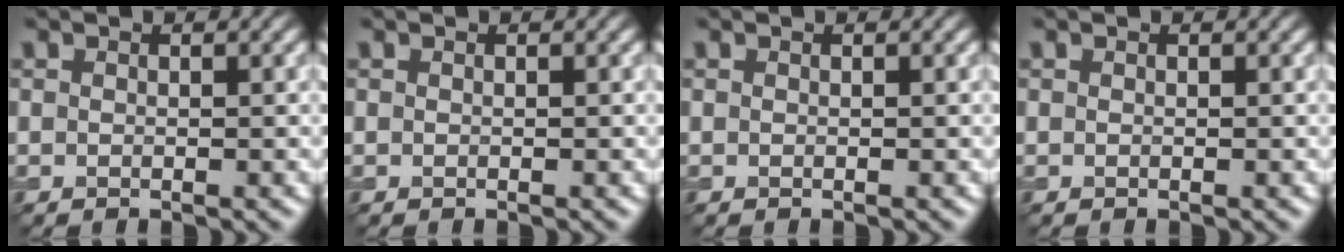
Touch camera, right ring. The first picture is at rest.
{"total": 0.0}
{"total": 0.0}
{"total": 0.0}